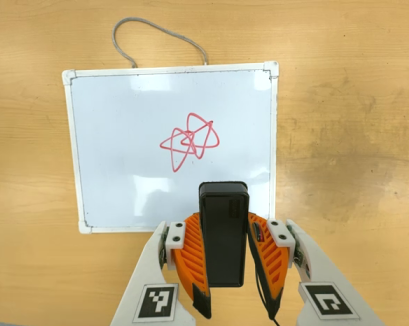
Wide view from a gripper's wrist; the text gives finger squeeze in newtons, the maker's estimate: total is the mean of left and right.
{"total": 4.7, "left": 3.4, "right": 6.1}